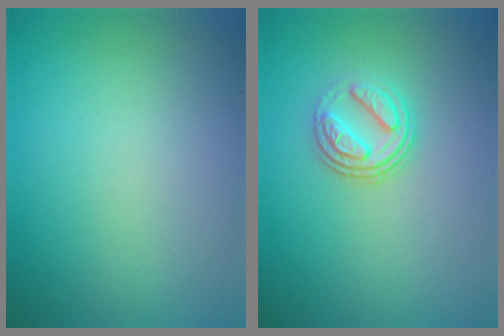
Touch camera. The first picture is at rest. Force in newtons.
{"total": 3.1, "press": 2.4, "slide": 1.9}